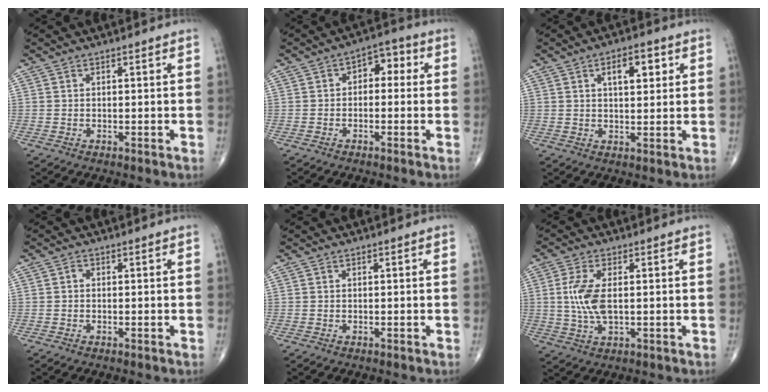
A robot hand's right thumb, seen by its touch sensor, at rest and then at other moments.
{"total": 5.2, "force": [0.3, 3.5, 3.9], "torque": [-0.021, 0.025, -0.010]}
{"total": 6.2, "force": [2.3, 2.9, 5.0], "torque": [-0.058, -0.004, 0.033]}
{"total": 0.7, "force": [0.0, 0.5, 0.4], "torque": [-0.001, 0.002, -0.005]}
{"total": 0.0}
{"total": 7.2, "force": [0.5, 3.2, 6.4], "torque": [-0.147, -0.004, 0.011]}